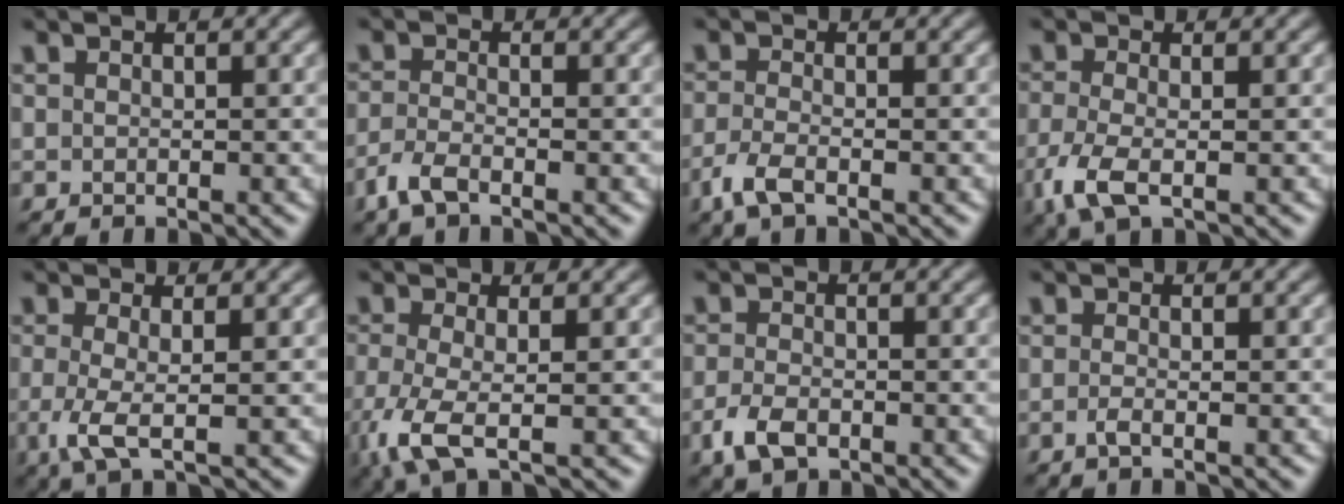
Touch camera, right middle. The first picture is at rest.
{"total": 2.5, "force": [-1.7, 0.8, 1.6], "torque": [-0.042, -0.004, -0.043]}
{"total": 2.6, "force": [-1.6, 1.0, 1.9], "torque": [-0.050, -0.005, -0.040]}
{"total": 3.9, "force": [-1.6, 1.5, 3.2], "torque": [-0.085, -0.008, -0.038]}
{"total": 3.0, "force": [-0.6, 0.7, 2.8], "torque": [-0.069, -0.010, -0.015]}
{"total": 4.5, "force": [-1.8, 1.4, 3.9], "torque": [-0.102, -0.015, -0.040]}
{"total": 3.1, "force": [-1.5, 1.8, 1.9], "torque": [-0.045, -0.004, -0.035]}
{"total": 1.1, "force": [-0.5, 0.3, 0.9], "torque": [-0.021, -0.003, -0.013]}